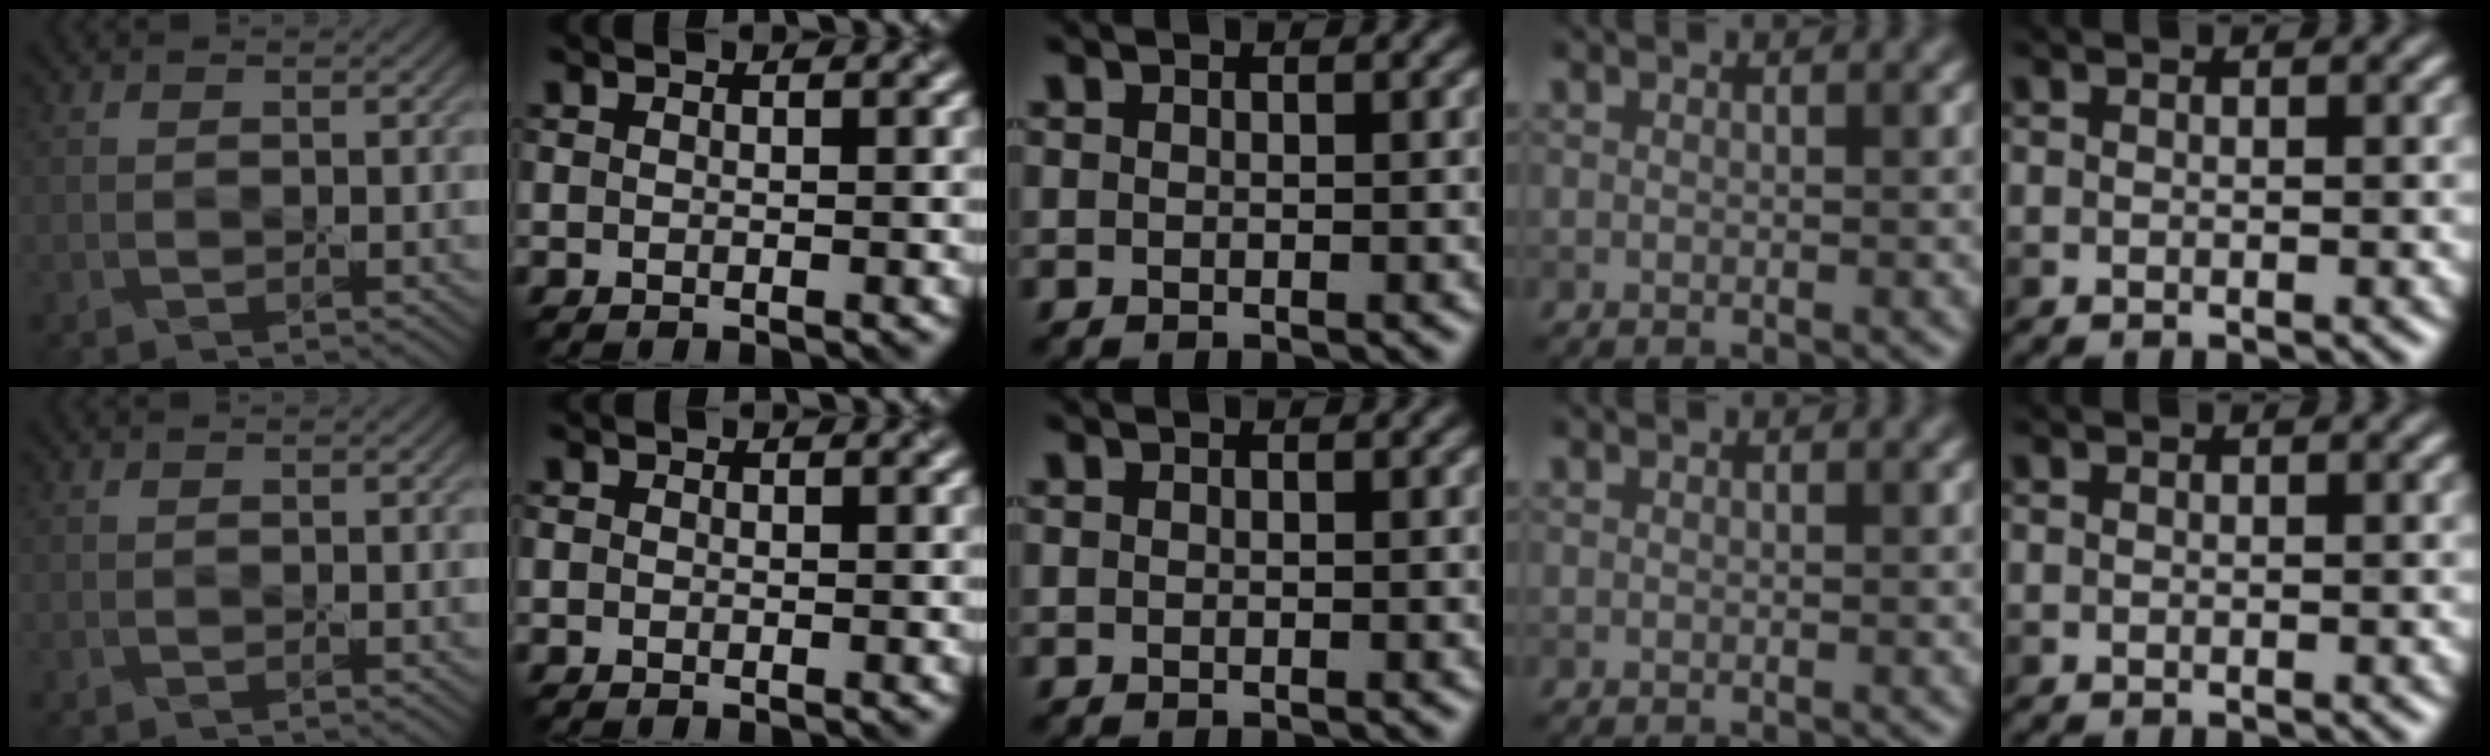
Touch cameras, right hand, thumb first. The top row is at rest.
{"index": {"total": 0.5, "force": [-0.1, 0.5, 0.1], "torque": [0.003, -0.006, -0.003]}}